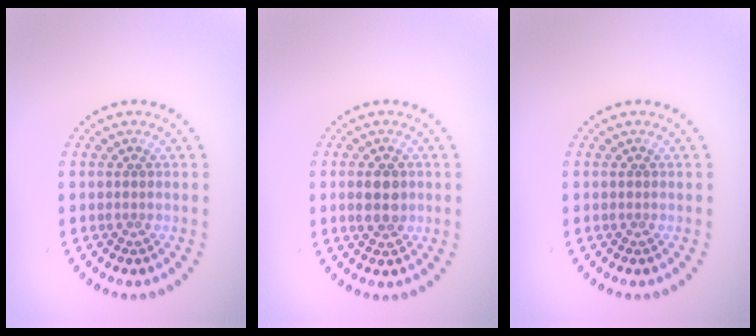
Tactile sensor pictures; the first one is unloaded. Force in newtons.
{"total": 2.4, "press": 2.4, "slide": 0.1}
{"total": 0.0}